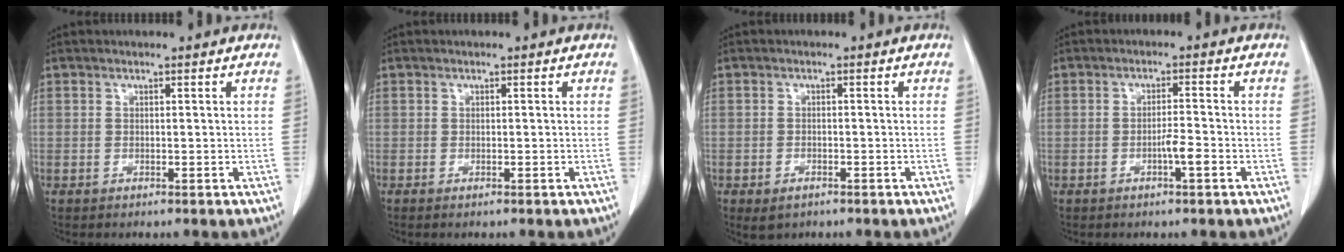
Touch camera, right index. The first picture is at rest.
{"total": 0.6, "force": [-0.4, 0.1, 0.4], "torque": [-0.009, -0.001, -0.007]}
{"total": 2.7, "force": [-1.6, 1.4, 1.5], "torque": [-0.028, -0.002, -0.018]}
{"total": 2.8, "force": [-1.2, 0.1, 2.5], "torque": [-0.041, 0.001, -0.021]}